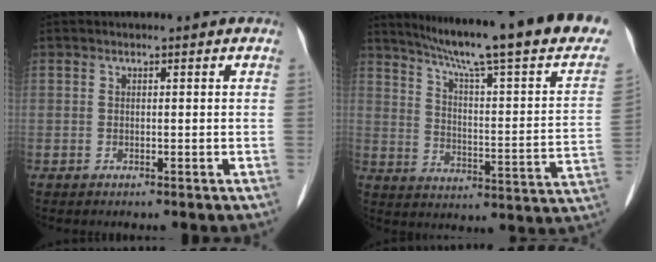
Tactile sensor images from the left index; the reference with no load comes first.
{"total": 25.5, "force": [20.5, 2.0, 15.0], "torque": [-0.220, -0.029, 0.266]}